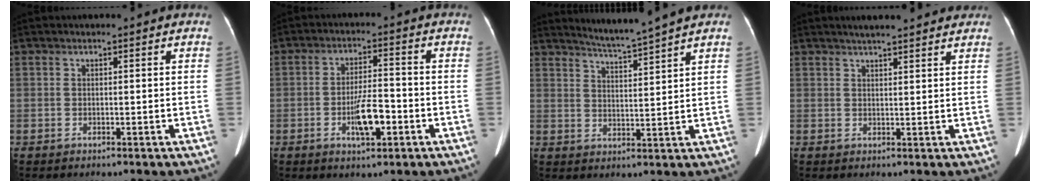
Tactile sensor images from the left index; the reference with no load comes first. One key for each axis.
{"total": 6.2, "fx": -2.6, "fy": 1.6, "fz": 5.4, "tx": -0.105, "ty": -0.003, "tz": -0.043}
{"total": 5.7, "fx": 5.2, "fy": -1.8, "fz": 1.6, "tx": -0.036, "ty": -0.011, "tz": 0.095}
{"total": 7.9, "fx": 6.8, "fy": 1.2, "fz": 3.8, "tx": -0.049, "ty": 0.025, "tz": 0.088}